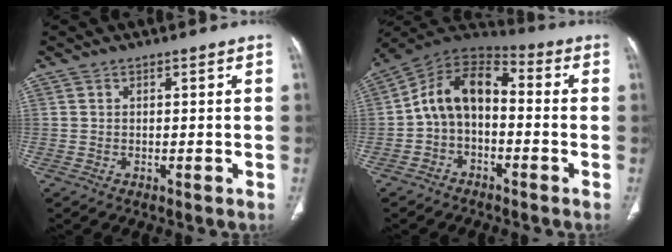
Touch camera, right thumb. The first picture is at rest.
{"total": 11.4, "force": [-1.3, 7.6, 8.4], "torque": [-0.132, 0.052, -0.038]}